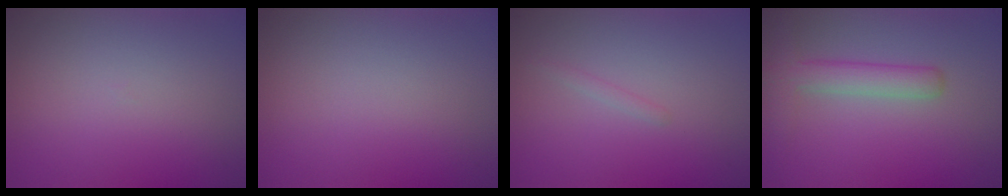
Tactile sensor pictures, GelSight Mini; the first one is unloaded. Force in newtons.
{"total": 0.0}
{"total": 0.6, "press": 0.6, "slide": 0.0}
{"total": 3.5, "press": 3.5, "slide": 0.1}